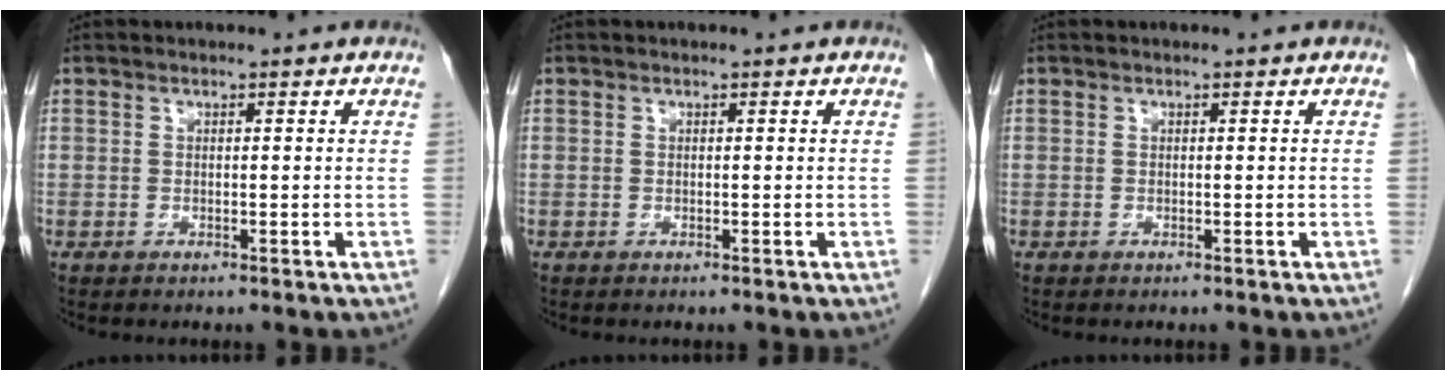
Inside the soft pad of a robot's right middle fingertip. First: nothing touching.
{"total": 0.0}
{"total": 0.0}